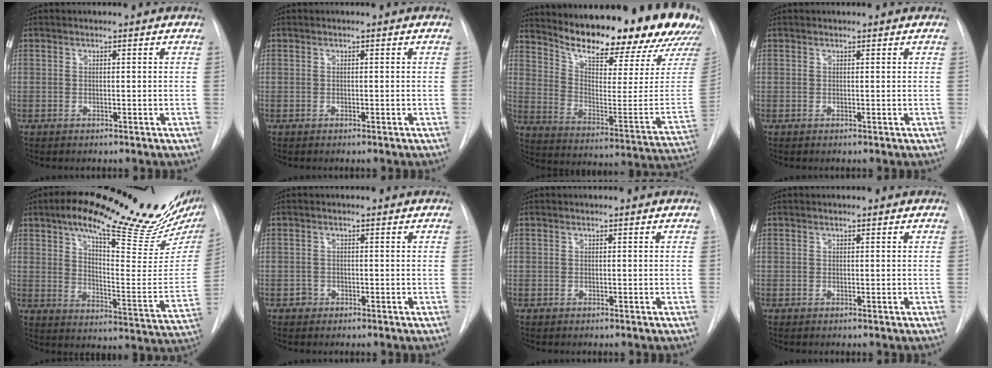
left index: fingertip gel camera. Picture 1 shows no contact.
{"total": 0.0}
{"total": 27.1, "force": [23.0, 4.5, 13.5], "torque": [-0.221, -0.083, 0.304]}
{"total": 1.0, "force": [1.0, 0.3, 0.1], "torque": [-0.011, 0.009, 0.011]}
{"total": 25.9, "force": [19.0, 4.1, 17.1], "torque": [-0.250, -0.030, 0.256]}
{"total": 1.0, "force": [-0.5, 0.8, 0.1], "torque": [-0.002, 0.004, -0.011]}
{"total": 0.0}
{"total": 0.0}